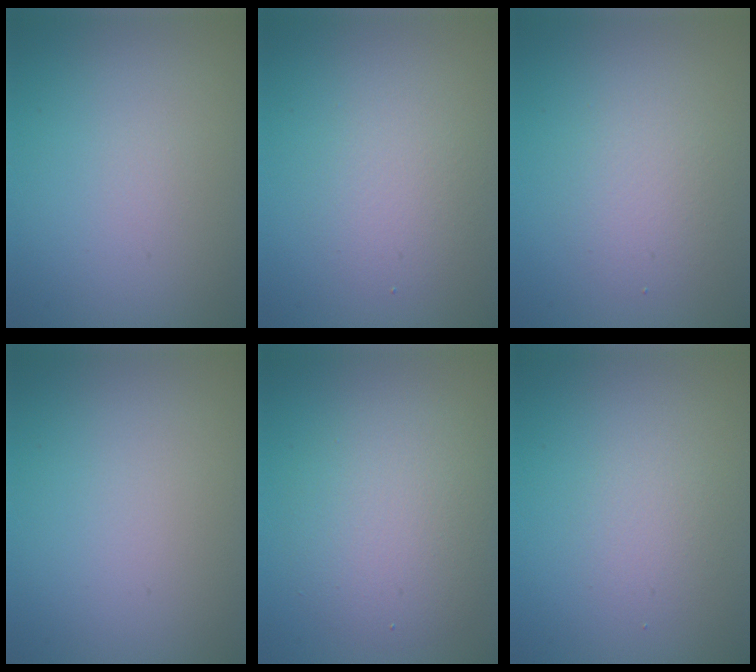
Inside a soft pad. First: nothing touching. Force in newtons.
{"total": 2.3, "press": 2.3, "slide": 0.0}
{"total": 2.4, "press": 2.4, "slide": 0.2}
{"total": 0.0}
{"total": 4.9, "press": 4.9, "slide": 0.4}
{"total": 1.6, "press": 1.6, "slide": 0.1}